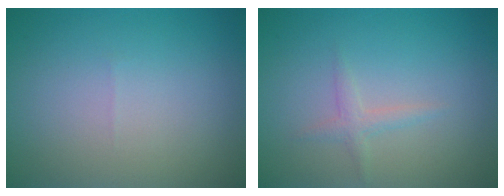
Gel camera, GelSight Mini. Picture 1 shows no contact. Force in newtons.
{"total": 1.2, "press": 1.2, "slide": 0.0}